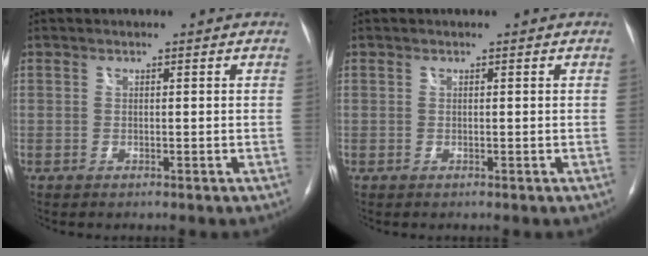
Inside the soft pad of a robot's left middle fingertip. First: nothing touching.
{"total": 0.0}